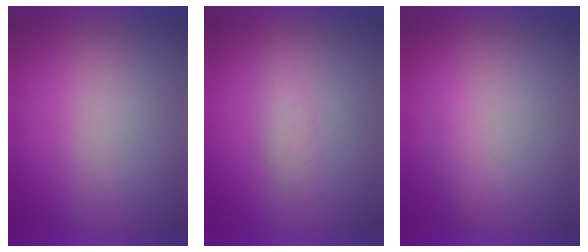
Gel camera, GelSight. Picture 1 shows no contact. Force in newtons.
{"total": 1.9}
{"total": 1.3}